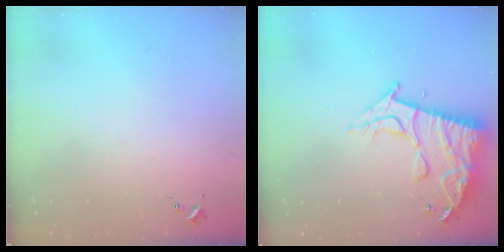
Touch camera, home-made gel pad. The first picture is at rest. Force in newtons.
{"total": 14.4, "press": 14.3, "slide": 1.2}